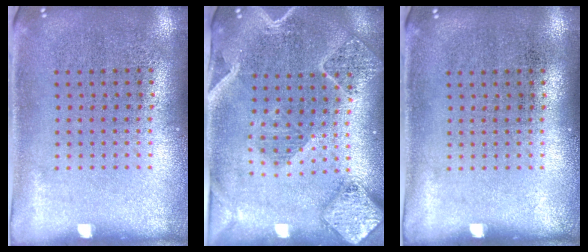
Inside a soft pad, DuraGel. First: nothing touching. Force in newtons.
{"total": 2.4, "press": 2.2, "slide": 0.9}
{"total": 0.0}